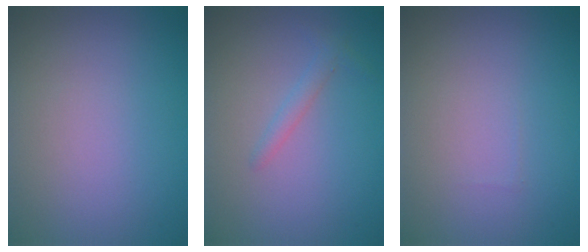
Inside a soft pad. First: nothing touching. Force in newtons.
{"total": 1.2, "press": 1.2, "slide": 0.1}
{"total": 0.0}